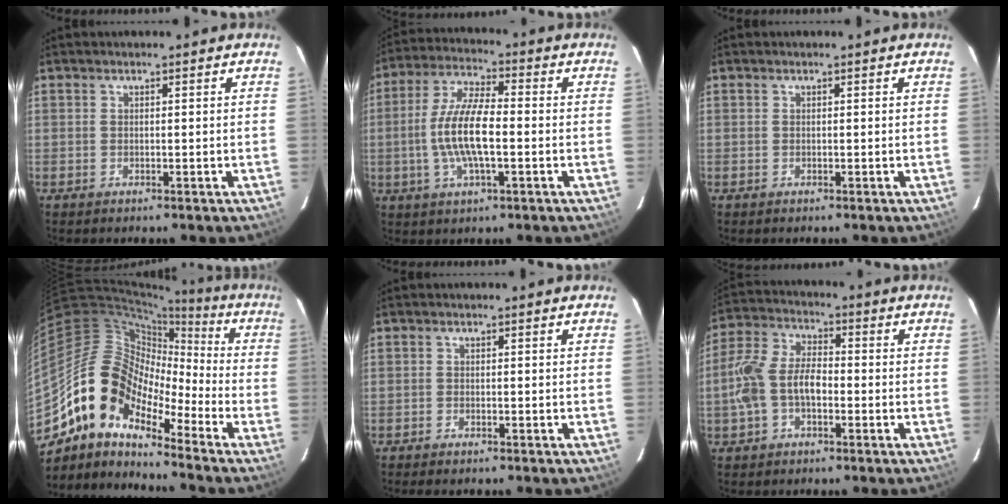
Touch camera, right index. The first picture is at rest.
{"total": 11.3, "force": [-1.9, 3.4, 10.6], "torque": [-0.216, 0.002, -0.037]}
{"total": 0.0}
{"total": 14.1, "force": [-9.2, 7.3, 7.8], "torque": [-0.134, 0.013, -0.193]}
{"total": 1.1, "force": [-0.9, 0.3, 0.4], "torque": [-0.017, -0.001, -0.018]}
{"total": 9.5, "force": [-2.4, 5.5, 7.3], "torque": [-0.161, 0.017, -0.046]}